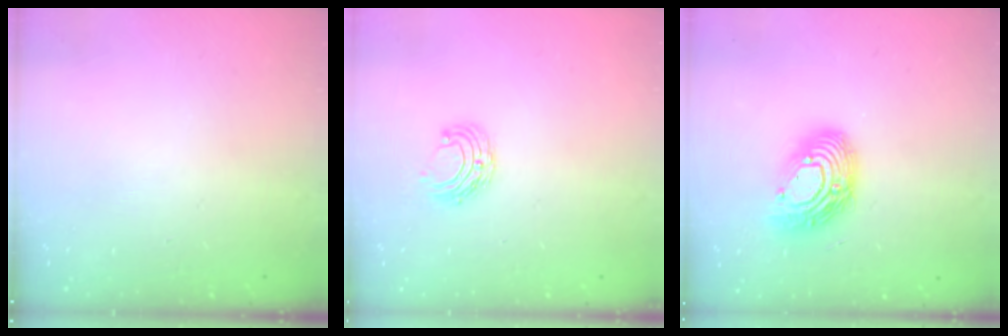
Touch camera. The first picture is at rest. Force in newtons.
{"total": 6.5, "press": 6.5, "slide": 0.6}
{"total": 14.9, "press": 14.9, "slide": 1.3}